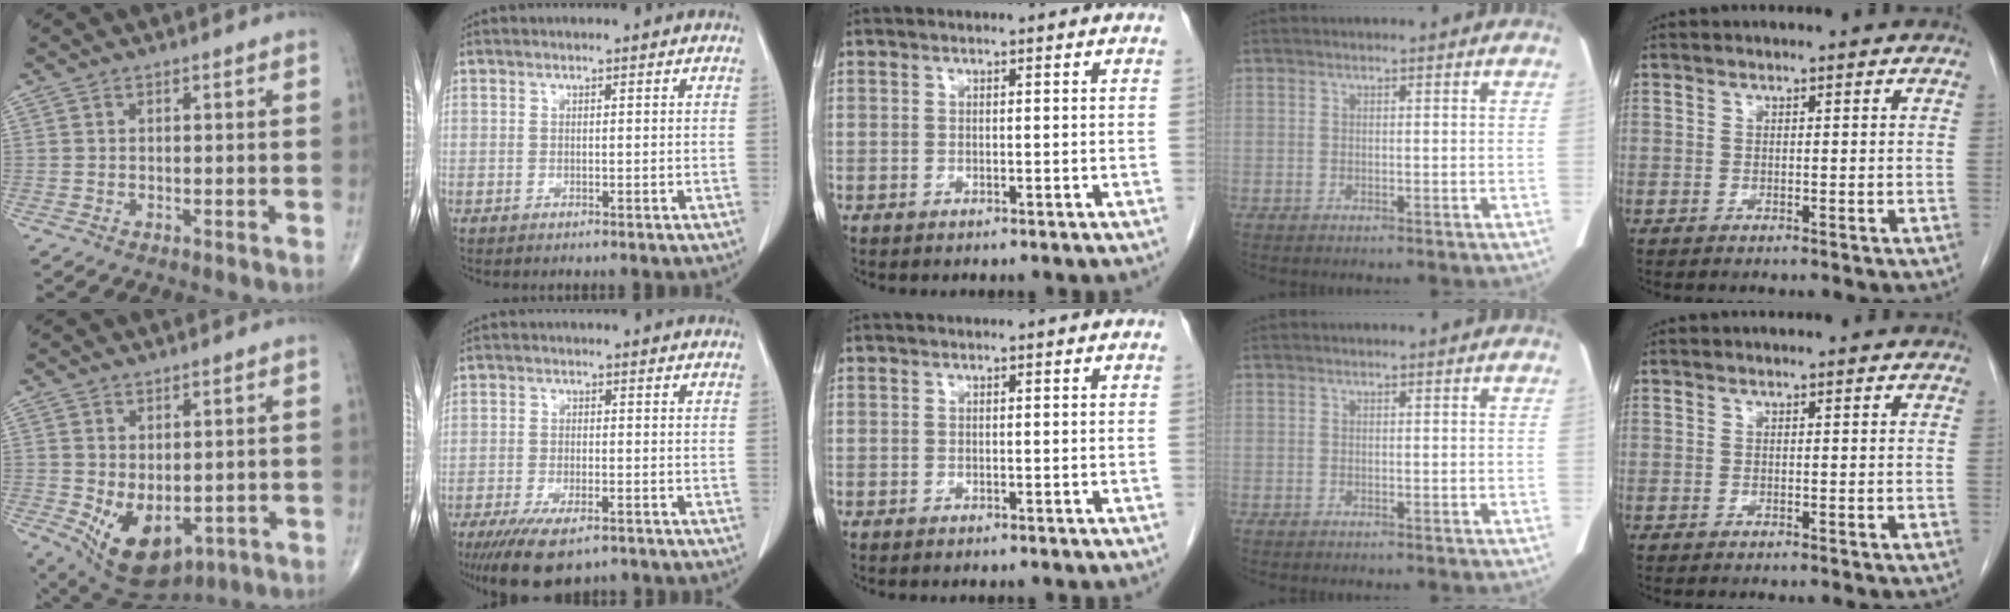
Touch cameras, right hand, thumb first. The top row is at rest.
{"thumb": {"total": 11.0, "force": [-2.4, 6.7, 8.4], "torque": [-0.120, -0.008, -0.013]}, "index": {"total": 9.4, "force": [-6.6, 3.0, 6.0], "torque": [-0.097, -0.015, -0.100]}}